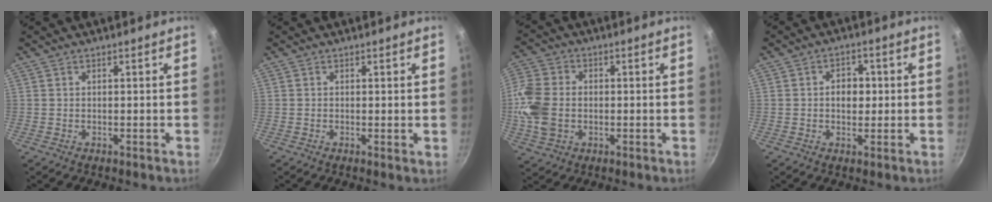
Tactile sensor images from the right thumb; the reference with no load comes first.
{"total": 0.5, "force": [0.1, 0.1, 0.5], "torque": [-0.007, -0.005, -0.001]}
{"total": 12.2, "force": [-1.0, 9.3, 7.8], "torque": [-0.161, 0.009, -0.029]}
{"total": 4.7, "force": [0.2, 3.6, 3.0], "torque": [-0.017, 0.007, 0.000]}